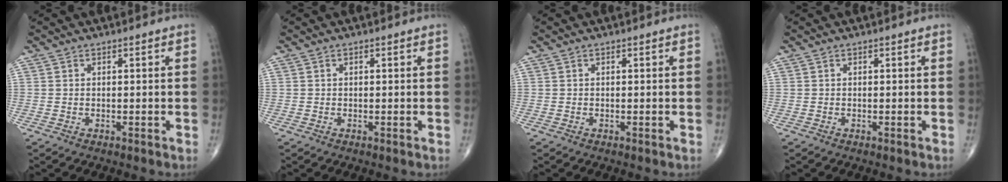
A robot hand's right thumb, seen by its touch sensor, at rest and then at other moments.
{"total": 0.0}
{"total": 0.0}
{"total": 0.0}